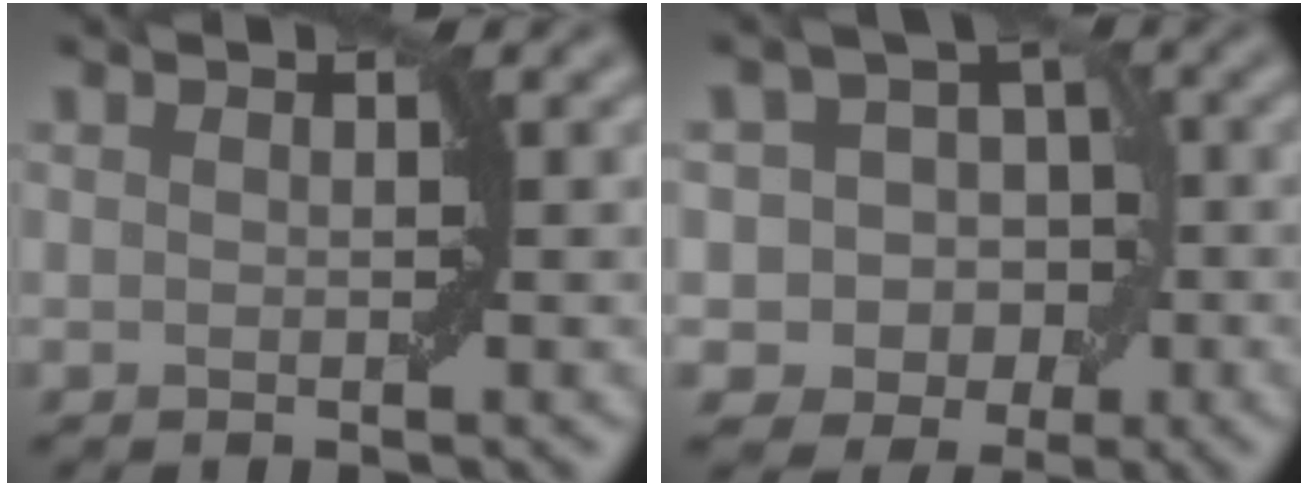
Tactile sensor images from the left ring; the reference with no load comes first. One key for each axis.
{"total": 7.4, "fx": -1.1, "fy": 6.8, "fz": 2.8, "tx": -0.018, "ty": 0.034, "tz": -0.051}